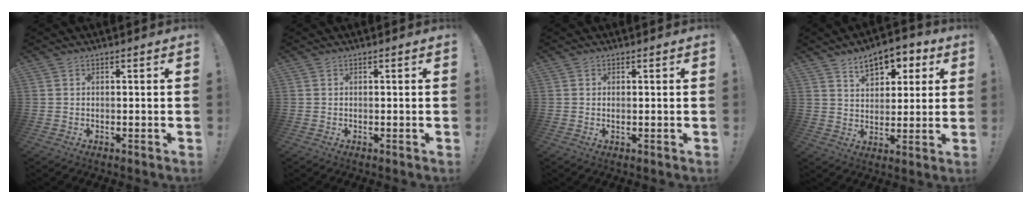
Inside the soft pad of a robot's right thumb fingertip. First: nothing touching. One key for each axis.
{"total": 0.0}
{"total": 0.6, "fx": 0.2, "fy": 0.0, "fz": 0.6, "tx": -0.010, "ty": 0.000, "tz": 0.002}
{"total": 9.8, "fx": 5.5, "fy": 5.9, "fz": 5.5, "tx": -0.076, "ty": -0.025, "tz": 0.100}